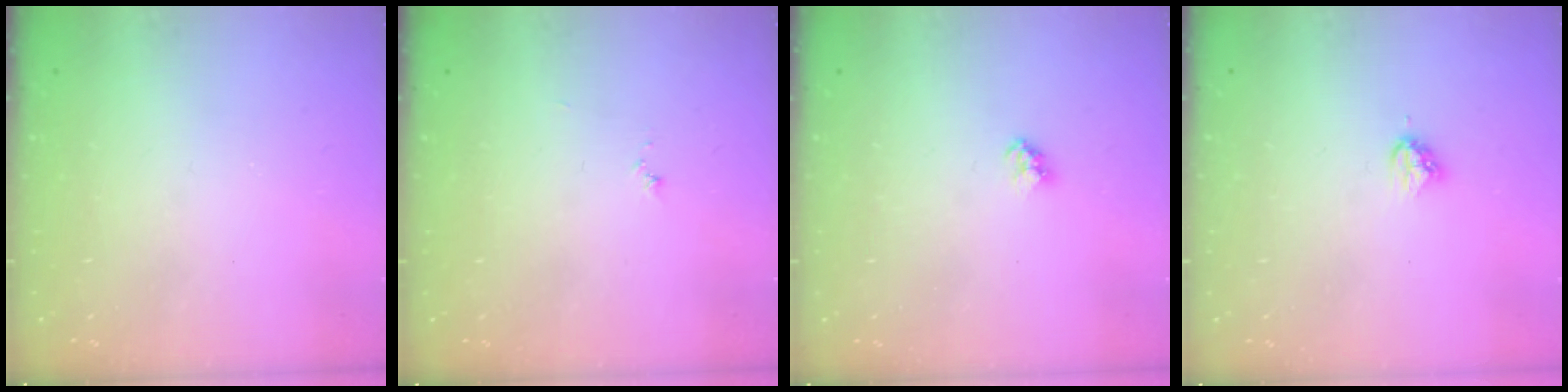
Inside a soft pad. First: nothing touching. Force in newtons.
{"total": 3.8, "press": 3.8, "slide": 0.4}
{"total": 2.4, "press": 2.4, "slide": 0.2}
{"total": 3.8, "press": 3.8, "slide": 0.3}